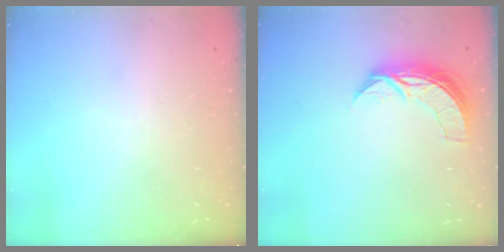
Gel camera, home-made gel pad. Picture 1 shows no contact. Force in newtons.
{"total": 7.4, "press": 7.3, "slide": 0.5}